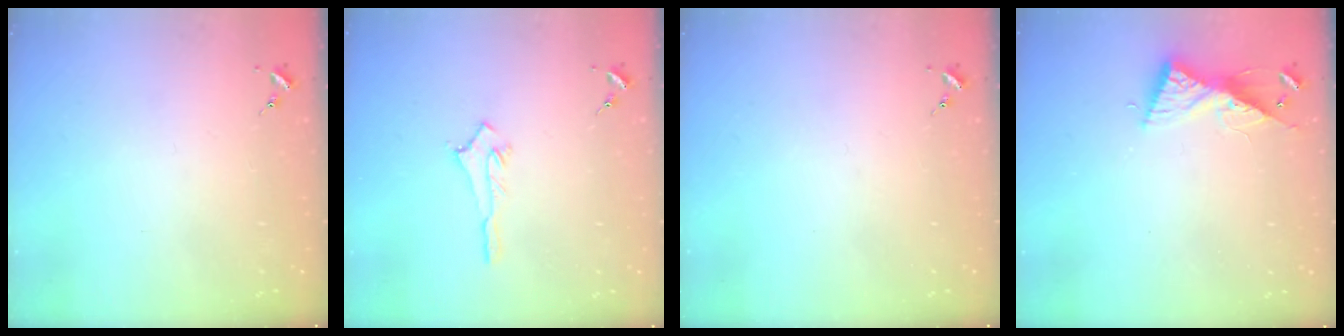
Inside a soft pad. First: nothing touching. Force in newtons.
{"total": 4.0, "press": 4.0, "slide": 0.5}
{"total": 0.0}
{"total": 8.7, "press": 8.7, "slide": 0.3}